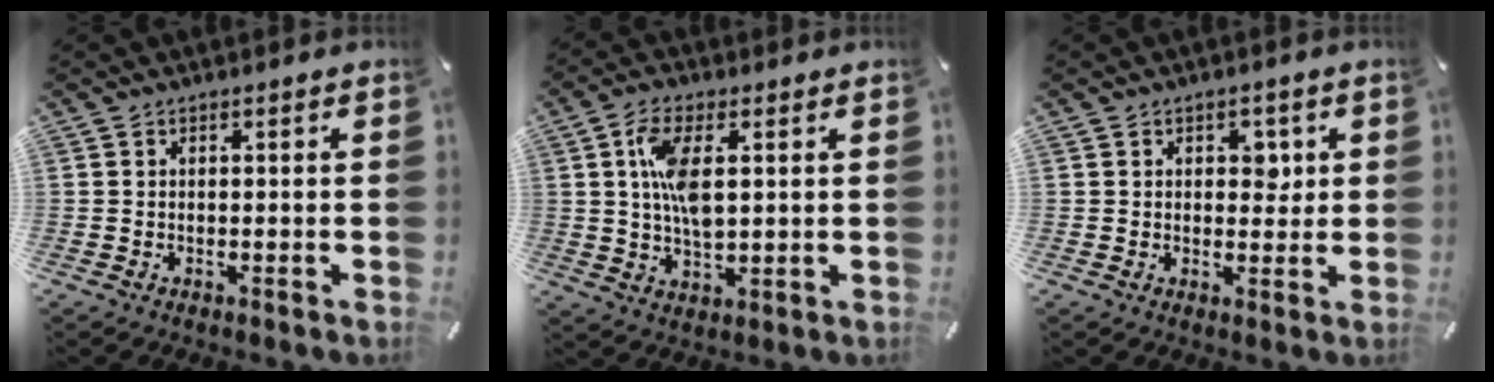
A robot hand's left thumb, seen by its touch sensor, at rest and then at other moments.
{"total": 9.1, "force": [2.0, 4.4, 7.8], "torque": [-0.175, -0.005, 0.027]}
{"total": 3.8, "force": [1.1, 2.6, 2.5], "torque": [-0.014, -0.008, 0.008]}